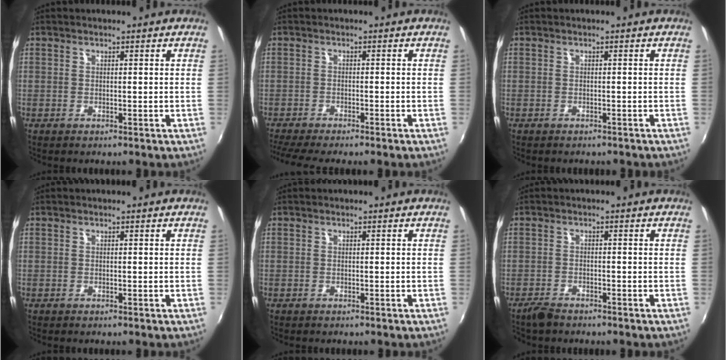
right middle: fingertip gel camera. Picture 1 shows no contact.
{"total": 6.5, "force": [-5.7, -0.3, 3.1], "torque": [-0.076, -0.021, -0.092]}
{"total": 1.6, "force": [-1.4, 0.4, 0.5], "torque": [-0.014, -0.007, -0.017]}
{"total": 0.0}
{"total": 0.0}
{"total": 2.9, "force": [-2.6, 1.0, 0.8], "torque": [-0.029, -0.004, -0.050]}